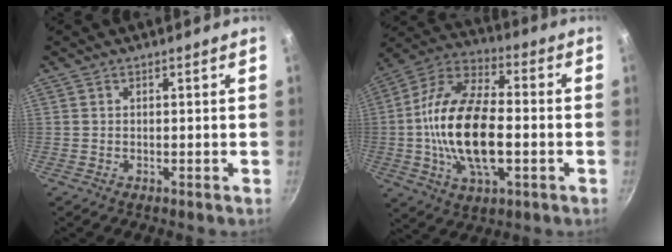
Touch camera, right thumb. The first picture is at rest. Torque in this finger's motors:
{"motor_torque": [0.89, 0.71, 2.13, -0.63, 0.73]}